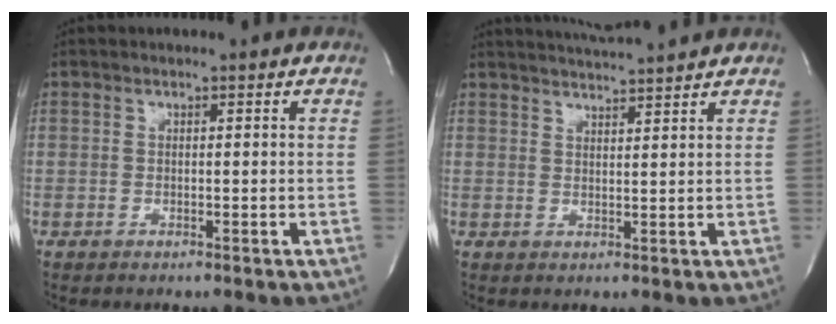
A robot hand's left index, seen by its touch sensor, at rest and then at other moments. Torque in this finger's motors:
{"motor_torque": [-0.08, -0.26, 0.18, 0.05]}